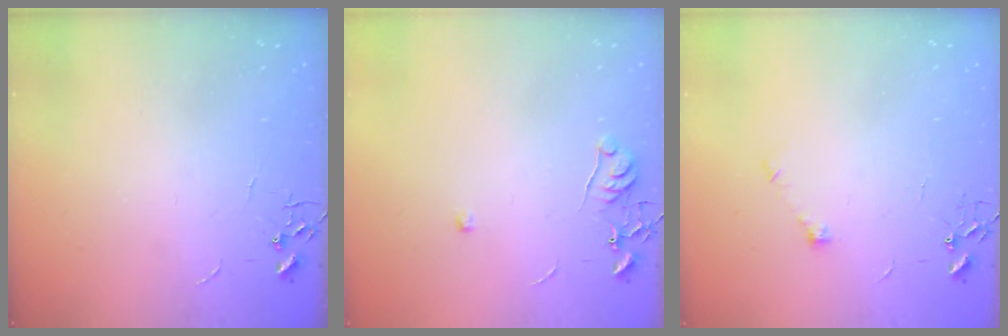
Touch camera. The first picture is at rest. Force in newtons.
{"total": 6.1, "press": 6.1, "slide": 0.7}
{"total": 5.2, "press": 5.1, "slide": 1.1}